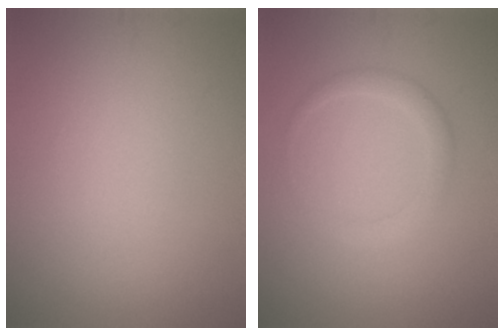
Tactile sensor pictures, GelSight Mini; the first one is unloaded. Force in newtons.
{"total": 1.8, "press": 1.8, "slide": 0.1}